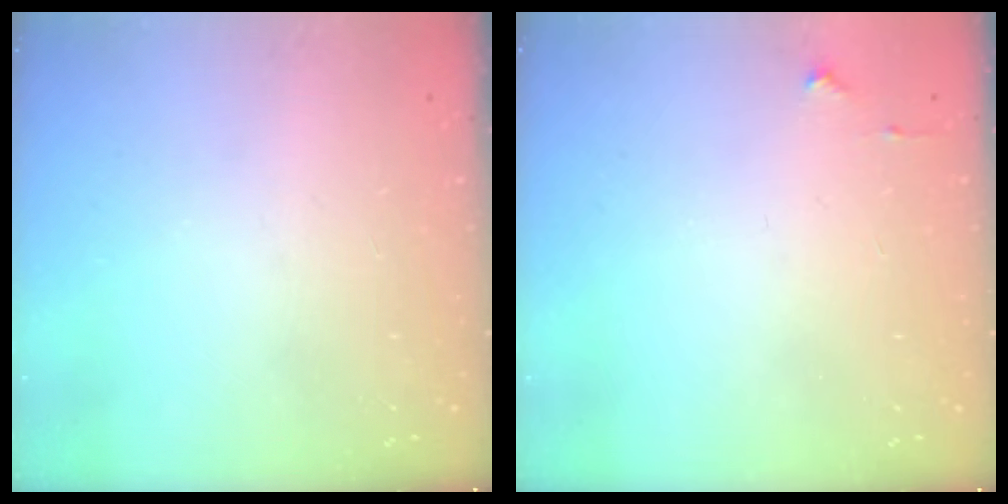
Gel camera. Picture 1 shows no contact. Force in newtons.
{"total": 2.7, "press": 2.6, "slide": 0.4}